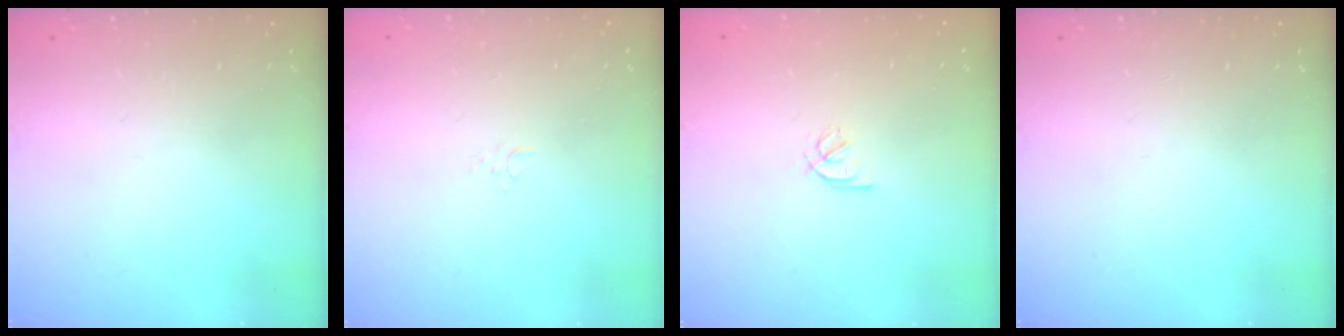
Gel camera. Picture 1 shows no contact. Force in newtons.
{"total": 4.1, "press": 4.1, "slide": 0.6}
{"total": 2.1, "press": 2.0, "slide": 0.7}
{"total": 0.0}